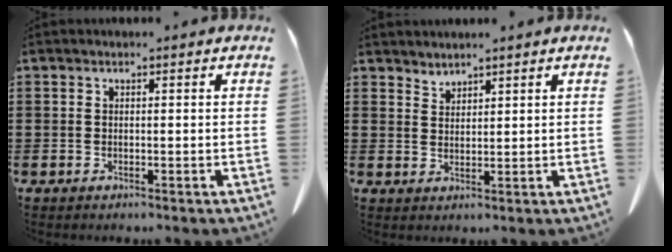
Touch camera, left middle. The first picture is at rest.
{"total": 2.0, "force": [2.0, 0.2, -0.2], "torque": [-0.001, -0.004, 0.040]}